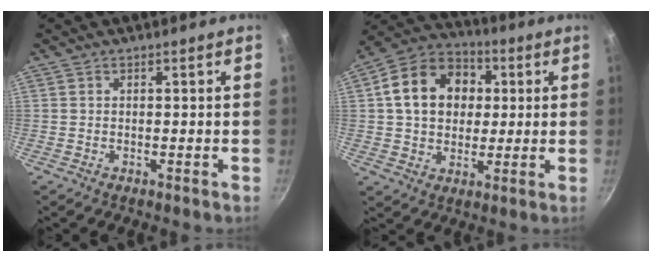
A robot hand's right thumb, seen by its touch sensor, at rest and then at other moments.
{"total": 15.8, "force": [2.7, 12.4, 9.3], "torque": [-0.134, 0.024, 0.034]}